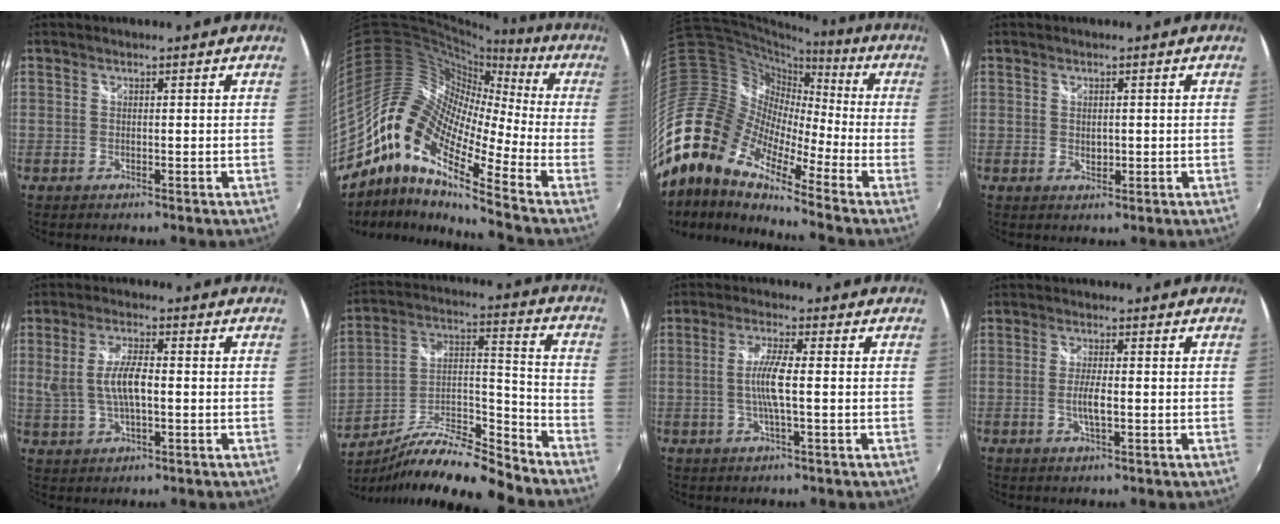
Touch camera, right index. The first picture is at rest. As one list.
[{"total": 14.7, "force": [-7.2, 4.6, 11.9], "torque": [-0.183, 0.001, -0.161]}, {"total": 20.0, "force": [-12.8, 8.7, 12.7], "torque": [-0.215, -0.020, -0.266]}, {"total": 1.7, "force": [0.1, 1.4, 1.0], "torque": [-0.015, -0.002, 0.003]}, {"total": 7.5, "force": [-0.2, 2.8, 6.9], "torque": [-0.138, 0.001, 0.002]}, {"total": 15.9, "force": [-13.1, 2.4, 8.6], "torque": [-0.160, 0.009, -0.234]}, {"total": 5.9, "force": [-0.6, 0.5, 5.9], "torque": [-0.113, -0.001, -0.011]}, {"total": 3.4, "force": [-0.7, 0.7, 3.2], "torque": [-0.063, -0.006, -0.013]}]